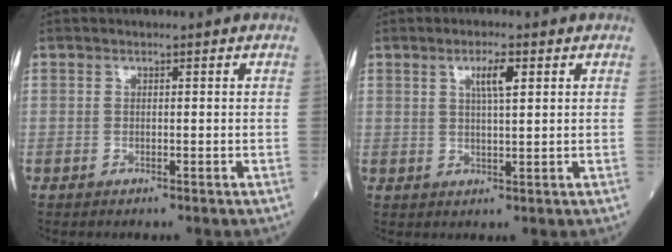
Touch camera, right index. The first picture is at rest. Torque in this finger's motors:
{"motor_torque": [0.14, 0.00, 0.07, 0.02]}